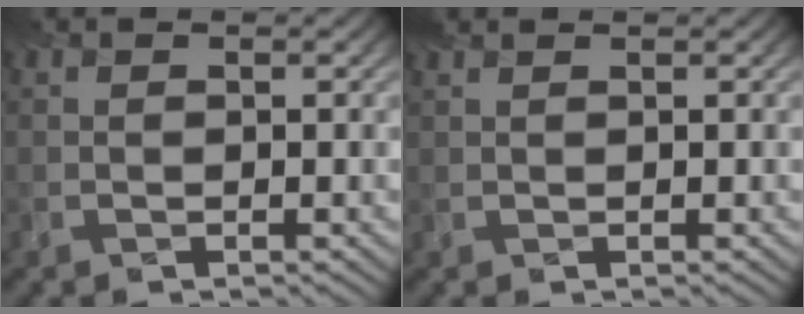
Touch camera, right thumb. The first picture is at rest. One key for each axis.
{"total": 1.3, "fx": 1.1, "fy": 0.0, "fz": 0.5, "tx": -0.021, "ty": 0.005, "tz": 0.014}